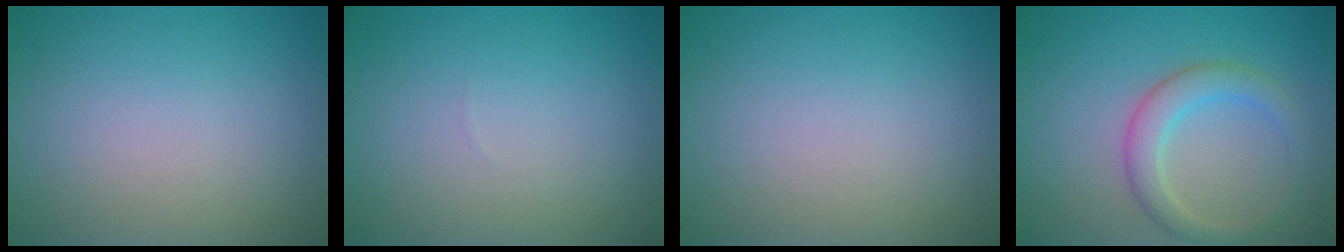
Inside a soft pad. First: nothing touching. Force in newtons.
{"total": 0.0}
{"total": 0.0}
{"total": 3.1, "press": 3.1, "slide": 0.2}